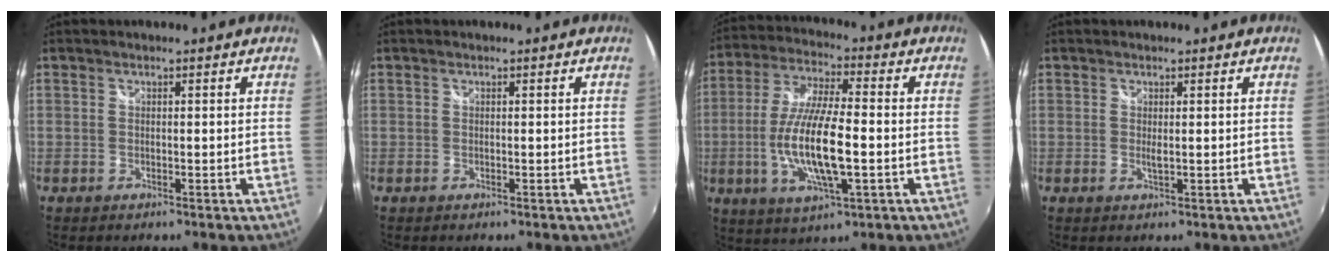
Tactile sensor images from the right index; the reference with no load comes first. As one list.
[{"total": 0.0}, {"total": 14.9, "force": [-2.9, 3.6, 14.1], "torque": [-0.285, -0.009, -0.053]}, {"total": 1.0, "force": [0.1, 0.1, 1.0], "torque": [-0.016, -0.001, 0.001]}]